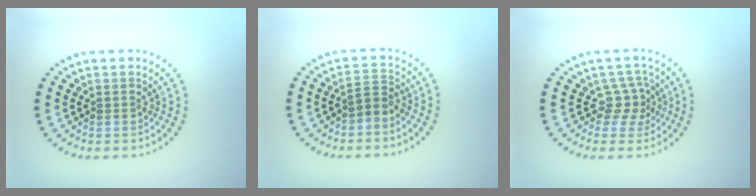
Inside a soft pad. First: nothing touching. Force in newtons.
{"total": 1.8, "press": 1.3, "slide": 1.3}
{"total": 2.2, "press": 1.5, "slide": 1.7}